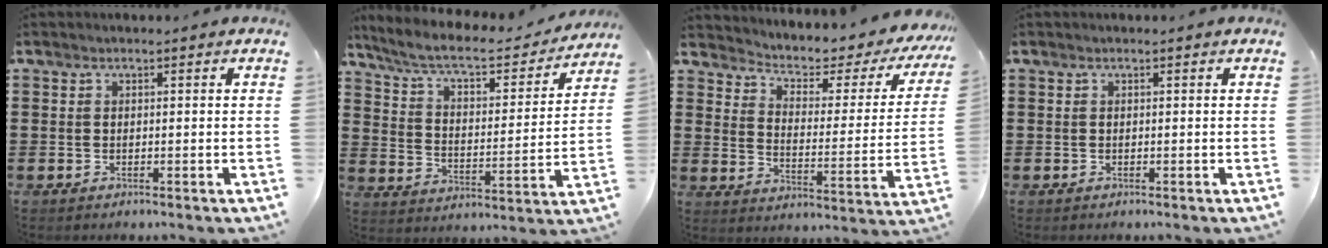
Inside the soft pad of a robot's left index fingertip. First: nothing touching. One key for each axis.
{"total": 6.9, "fx": 5.9, "fy": 1.1, "fz": 3.4, "tx": -0.092, "ty": -0.037, "tz": 0.097}
{"total": 2.8, "fx": 1.9, "fy": 1.4, "fz": 1.5, "tx": -0.048, "ty": -0.021, "tz": 0.020}
{"total": 0.0}